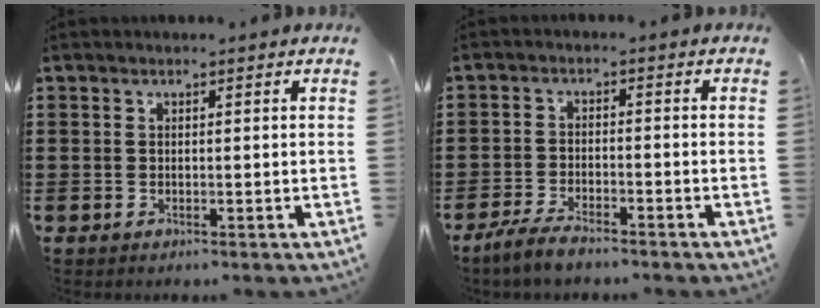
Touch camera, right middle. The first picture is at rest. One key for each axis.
{"total": 3.8, "fx": -3.3, "fy": 0.9, "fz": 1.7, "tx": -0.043, "ty": 0.000, "tz": -0.069}